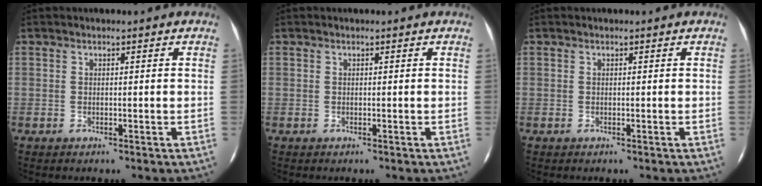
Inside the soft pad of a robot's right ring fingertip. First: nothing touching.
{"total": 0.0}
{"total": 0.0}